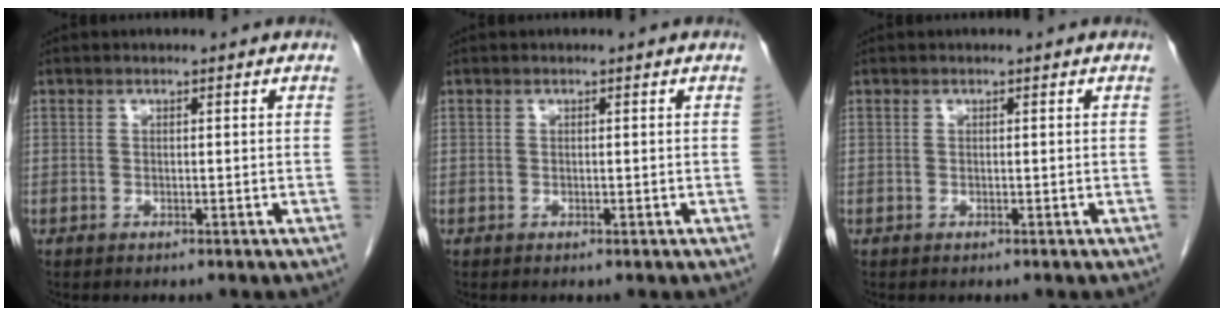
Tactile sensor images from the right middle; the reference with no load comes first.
{"total": 0.0}
{"total": 0.0}